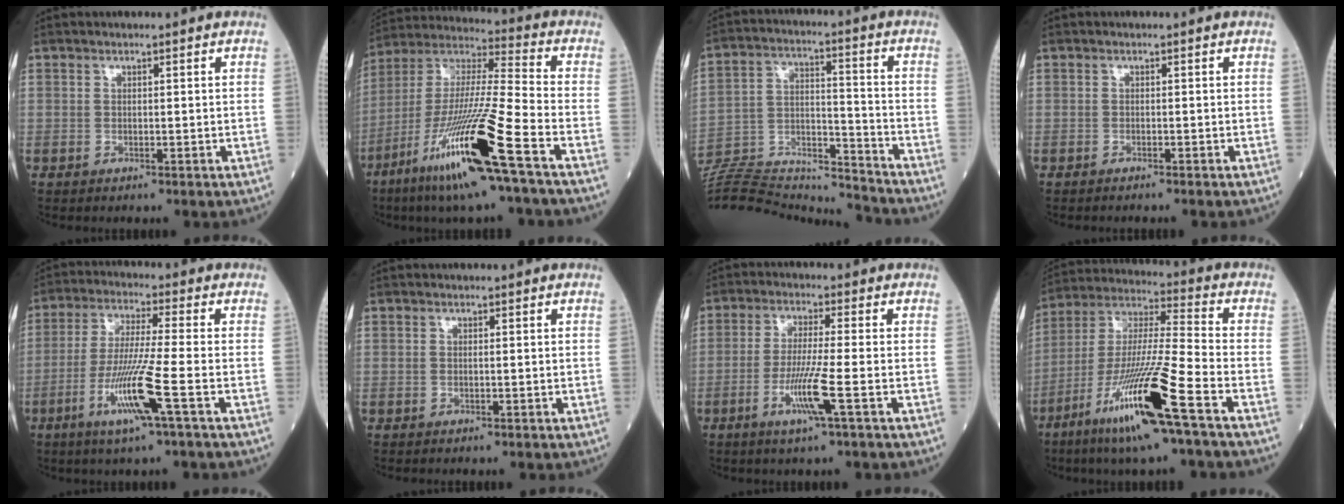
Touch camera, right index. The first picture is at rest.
{"total": 19.8, "force": [-9.8, -0.5, 17.2], "torque": [-0.366, -0.047, -0.191]}
{"total": 21.7, "force": [-21.1, 2.2, 4.8], "torque": [-0.121, 0.013, -0.338]}
{"total": 2.0, "force": [-1.8, 0.0, 0.9], "torque": [-0.013, 0.000, -0.019]}
{"total": 10.4, "force": [-4.2, -1.0, 9.5], "torque": [-0.187, -0.019, -0.083]}
{"total": 0.0}
{"total": 6.8, "force": [-2.6, -0.8, 6.3], "torque": [-0.123, -0.016, -0.053]}
{"total": 17.7, "force": [-8.9, -0.5, 15.3], "torque": [-0.322, -0.038, -0.172]}